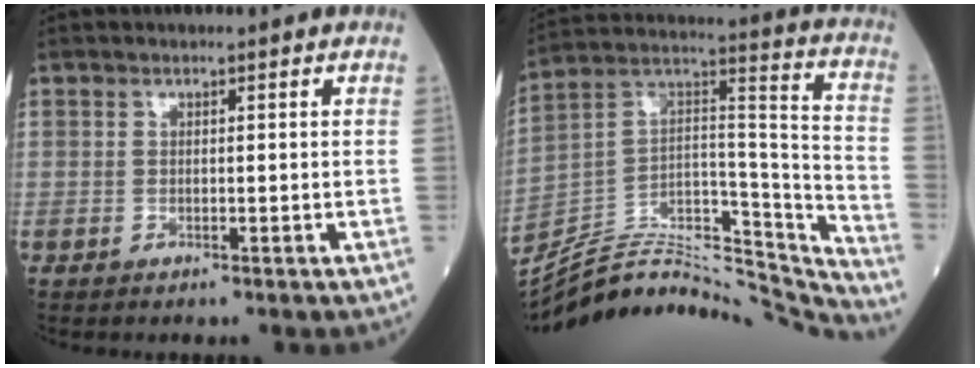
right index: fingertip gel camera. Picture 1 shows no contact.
{"total": 30.8, "force": [-29.4, 4.0, 8.5], "torque": [-0.121, 0.017, -0.440]}